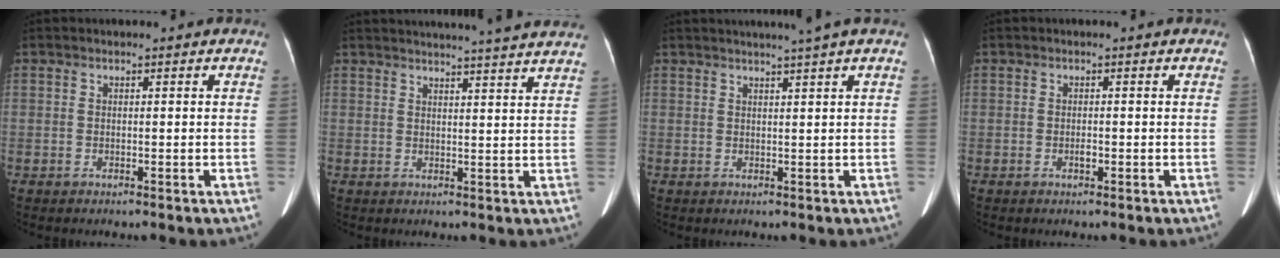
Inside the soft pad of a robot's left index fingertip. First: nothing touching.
{"total": 16.0, "force": [15.0, -1.1, 5.6], "torque": [-0.091, -0.024, 0.177]}
{"total": 4.2, "force": [3.3, -1.2, 2.3], "torque": [-0.031, 0.006, 0.045]}
{"total": 0.8, "force": [-0.3, 0.3, 0.6], "torque": [-0.015, 0.000, -0.004]}